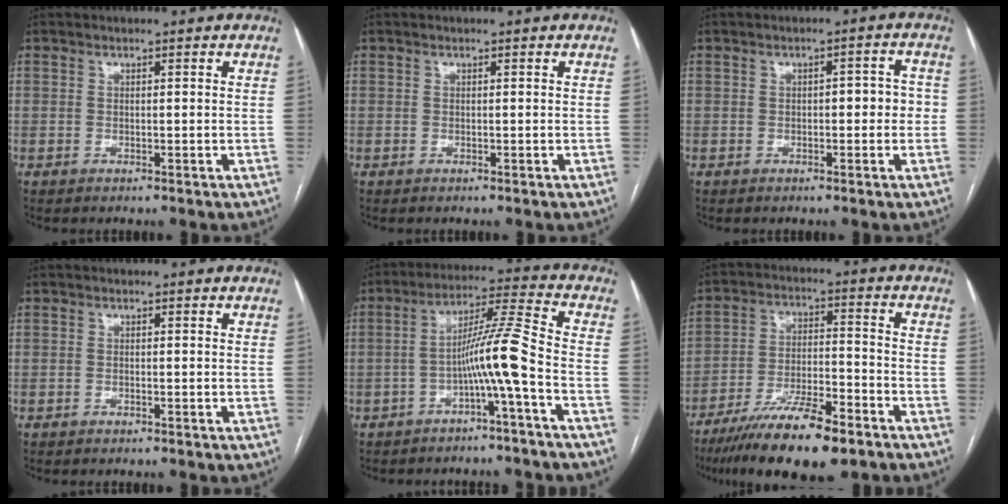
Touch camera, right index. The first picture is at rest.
{"total": 0.0}
{"total": 3.7, "force": [-0.1, 1.6, 3.4], "torque": [-0.042, 0.022, 0.000]}
{"total": 0.0}
{"total": 8.5, "force": [-3.1, -1.4, 7.8], "torque": [-0.135, 0.020, -0.055]}
{"total": 14.3, "force": [-10.0, 3.1, 9.7], "torque": [-0.175, -0.020, -0.175]}